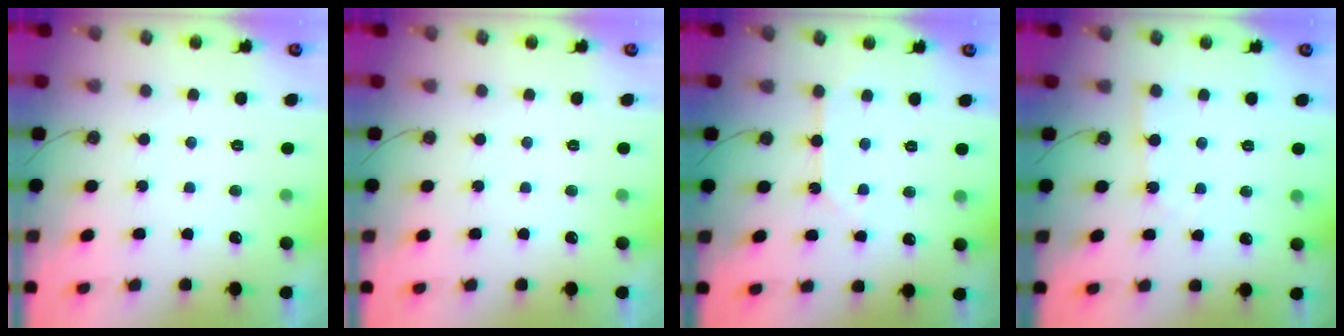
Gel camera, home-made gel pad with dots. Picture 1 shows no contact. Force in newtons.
{"total": 0.0}
{"total": 2.7, "press": 2.7, "slide": 0.3}
{"total": 2.7, "press": 2.7, "slide": 0.4}